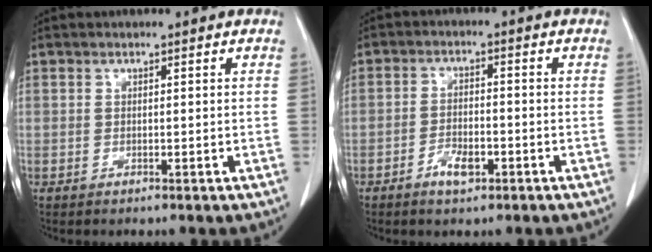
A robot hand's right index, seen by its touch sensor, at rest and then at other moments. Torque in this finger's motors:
{"motor_torque": [0.09, -0.25, 0.05, 0.03]}